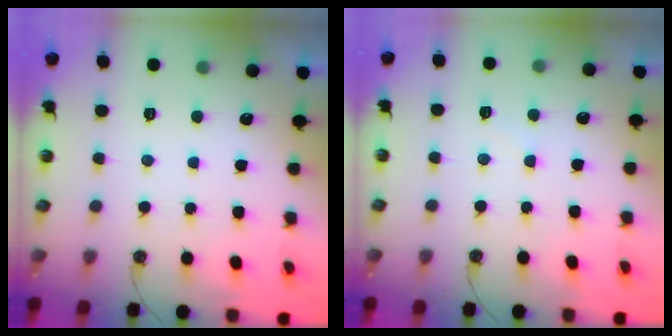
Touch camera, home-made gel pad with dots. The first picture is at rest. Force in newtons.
{"total": 4.5, "press": 4.5, "slide": 0.7}